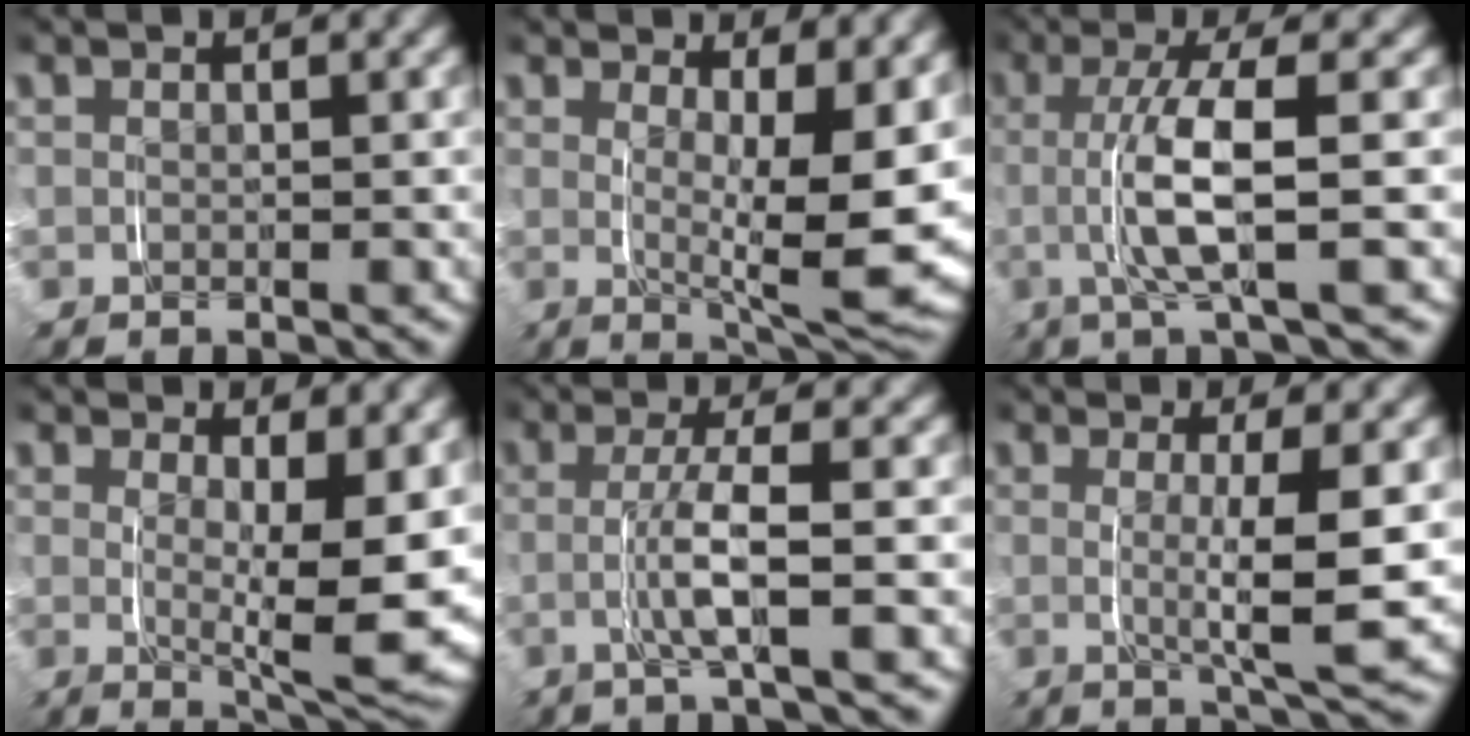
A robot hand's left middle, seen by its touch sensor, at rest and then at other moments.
{"total": 8.3, "force": [1.1, 2.5, 7.9], "torque": [-0.099, -0.024, 0.021]}
{"total": 5.1, "force": [-0.2, 0.3, 5.1], "torque": [-0.101, 0.003, -0.009]}
{"total": 7.3, "force": [1.2, 1.9, 7.0], "torque": [-0.091, -0.022, 0.022]}
{"total": 3.2, "force": [-0.4, -0.3, 3.1], "torque": [-0.061, -0.001, -0.011]}
{"total": 5.6, "force": [0.5, 0.4, 5.5], "torque": [-0.085, -0.011, 0.008]}